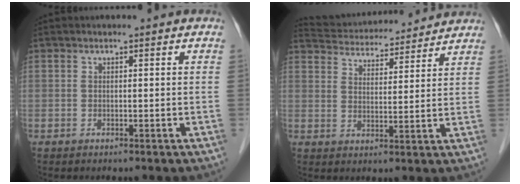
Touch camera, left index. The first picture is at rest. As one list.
[{"total": 15.4, "force": [14.7, 2.6, 3.8], "torque": [-0.065, 0.031, 0.216]}]